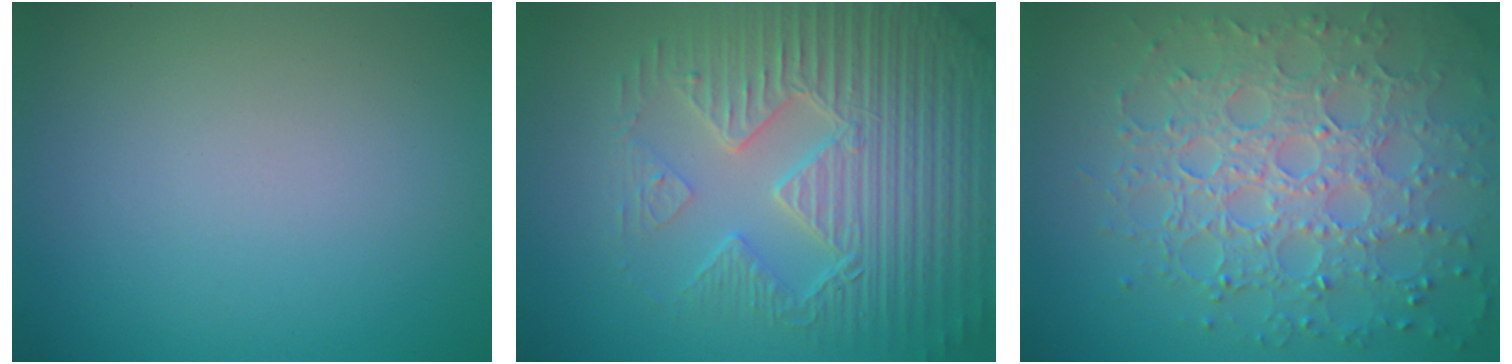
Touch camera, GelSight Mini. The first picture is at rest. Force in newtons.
{"total": 7.3, "press": 5.8, "slide": 4.4}
{"total": 8.2, "press": 5.9, "slide": 5.7}